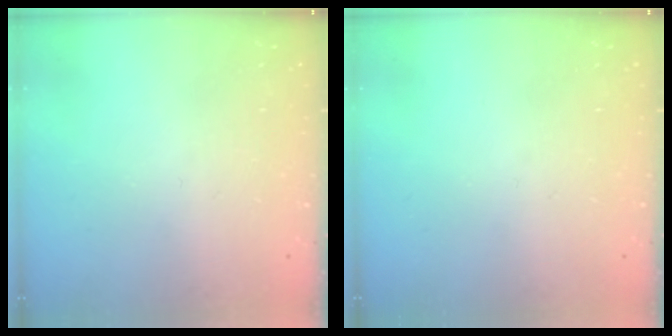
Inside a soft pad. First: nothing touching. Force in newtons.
{"total": 0.0}